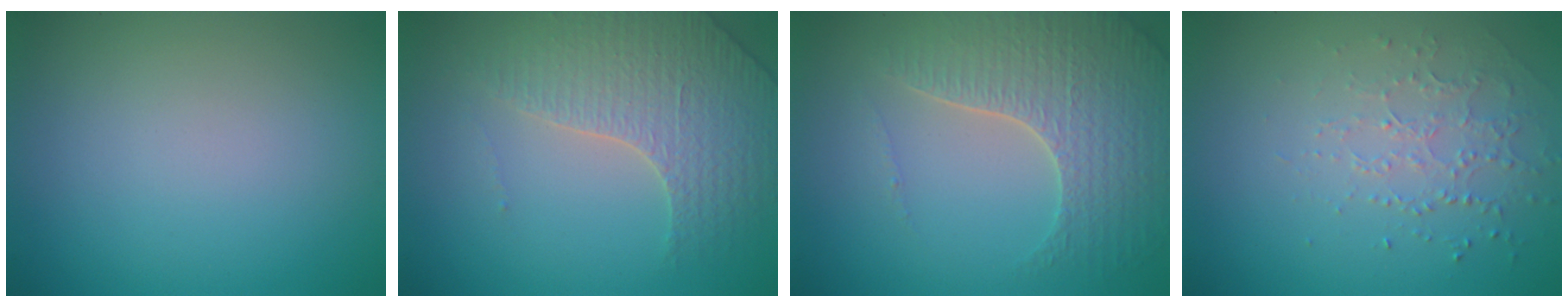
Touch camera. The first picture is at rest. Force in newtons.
{"total": 3.7, "press": 3.6, "slide": 1.0}
{"total": 4.9, "press": 4.4, "slide": 2.3}
{"total": 1.5, "press": 1.2, "slide": 0.9}